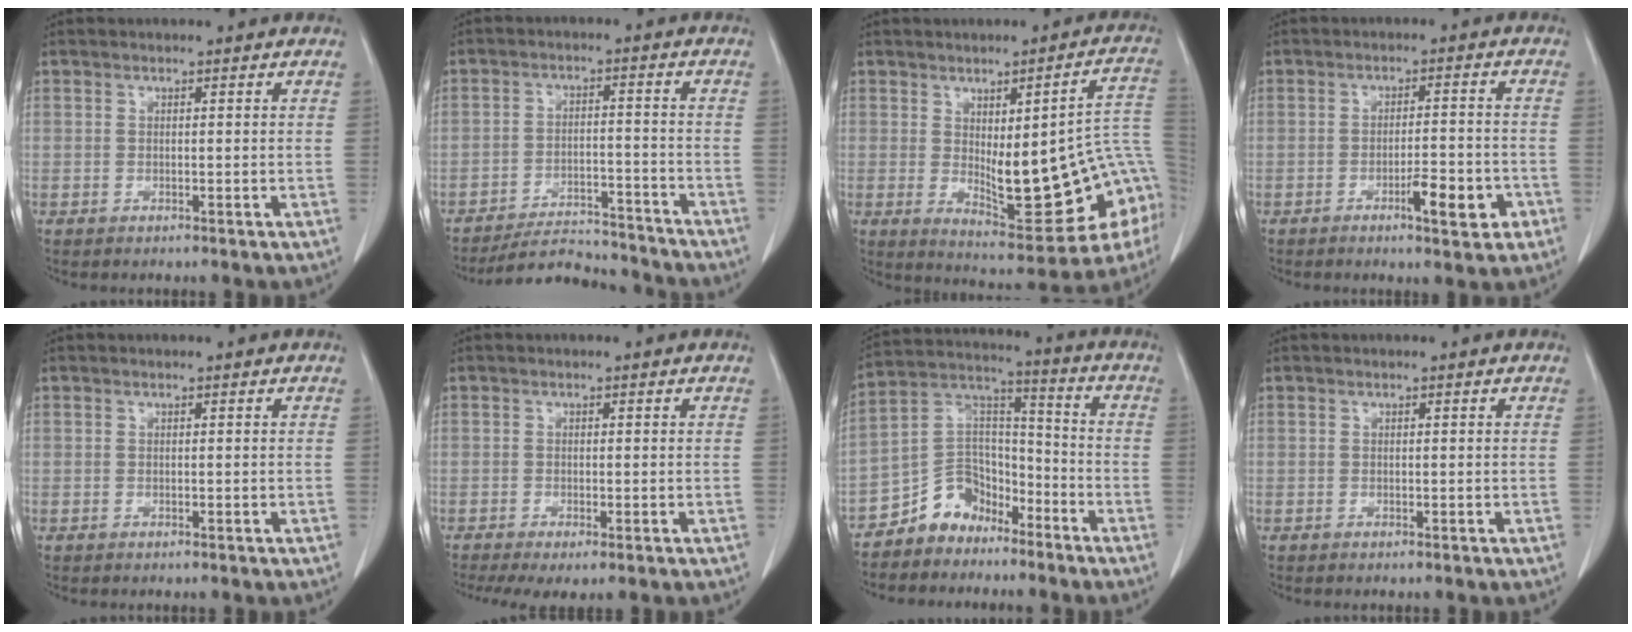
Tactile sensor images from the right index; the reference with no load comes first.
{"total": 9.9, "force": [-9.6, 1.9, 0.9], "torque": [-0.005, 0.011, -0.145]}
{"total": 19.3, "force": [-2.4, 4.9, 18.5], "torque": [-0.175, 0.015, -0.009]}
{"total": 6.2, "force": [-3.1, 1.2, 5.3], "torque": [-0.076, 0.000, -0.040]}
{"total": 0.0}
{"total": 4.9, "force": [-3.1, 1.4, 3.6], "torque": [-0.064, -0.014, -0.053]}
{"total": 9.2, "force": [-6.8, 6.0, 1.8], "torque": [-0.032, 0.053, -0.128]}
{"total": 0.0}